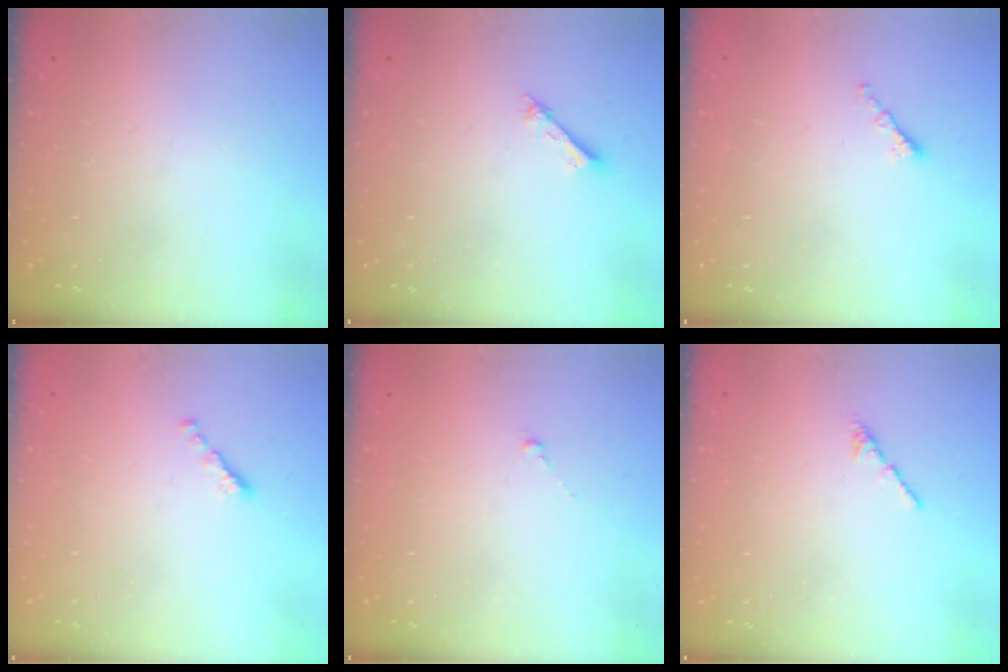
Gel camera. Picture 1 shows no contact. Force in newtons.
{"total": 1.5, "press": 1.5, "slide": 0.2}
{"total": 1.4, "press": 1.2, "slide": 0.6}
{"total": 1.5, "press": 1.4, "slide": 0.5}
{"total": 0.0}
{"total": 0.8, "press": 0.7, "slide": 0.5}